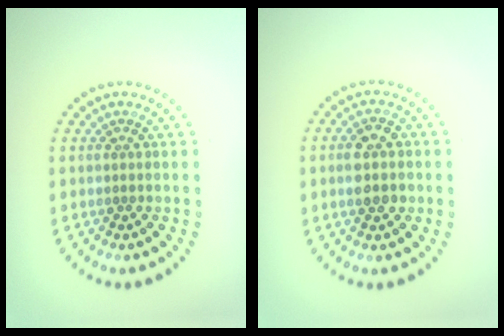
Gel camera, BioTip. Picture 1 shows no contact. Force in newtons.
{"total": 3.5, "press": 3.5, "slide": 0.2}